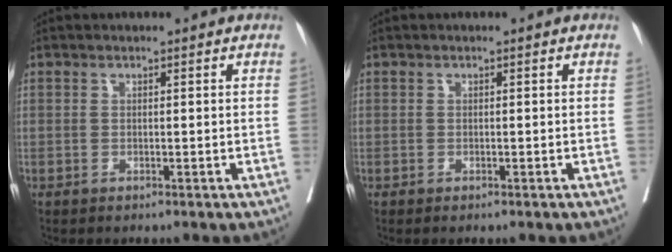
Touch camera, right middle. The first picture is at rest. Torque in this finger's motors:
{"motor_torque": [-0.04, 0.00, 0.04, 0.00]}